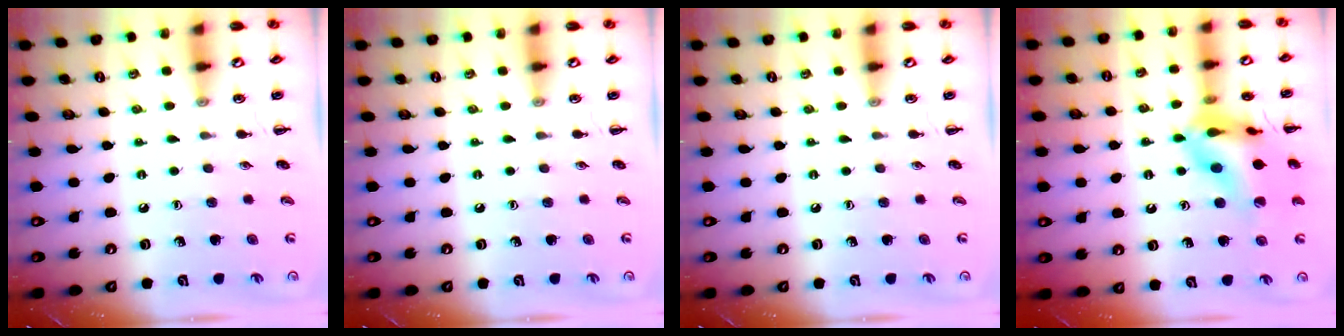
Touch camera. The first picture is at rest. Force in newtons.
{"total": 0.0}
{"total": 0.0}
{"total": 18.3, "press": 18.1, "slide": 2.8}